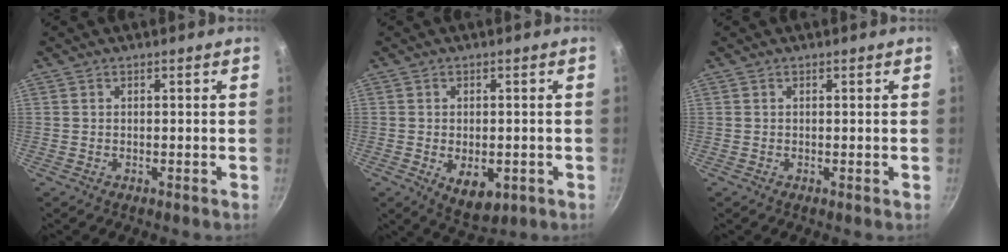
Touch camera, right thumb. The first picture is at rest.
{"total": 7.0, "force": [-1.8, 4.2, 5.3], "torque": [-0.063, -0.006, -0.013]}
{"total": 0.0}